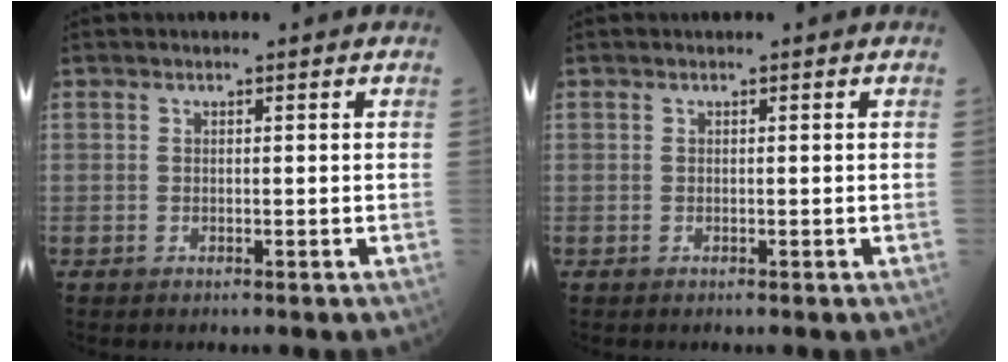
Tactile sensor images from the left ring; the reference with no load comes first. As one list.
[{"total": 0.0}]